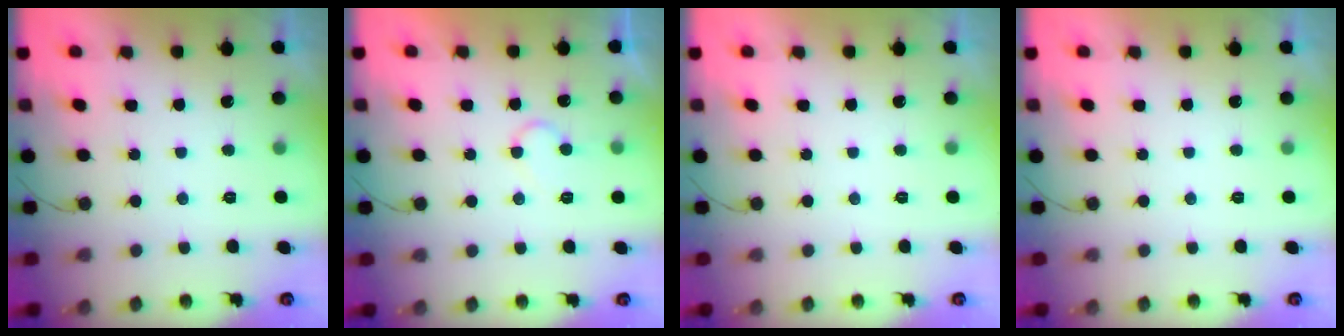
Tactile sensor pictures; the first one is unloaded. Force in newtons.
{"total": 7.3, "press": 7.3, "slide": 0.6}
{"total": 0.0}
{"total": 0.0}